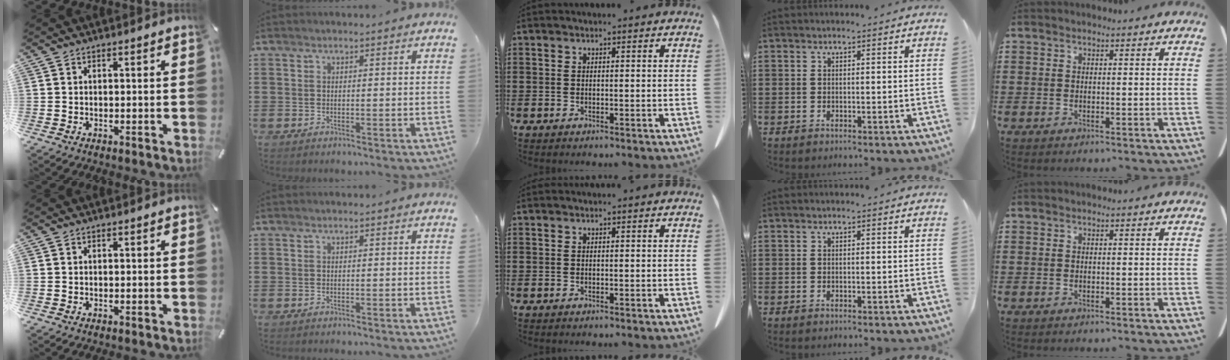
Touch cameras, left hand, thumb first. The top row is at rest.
{}